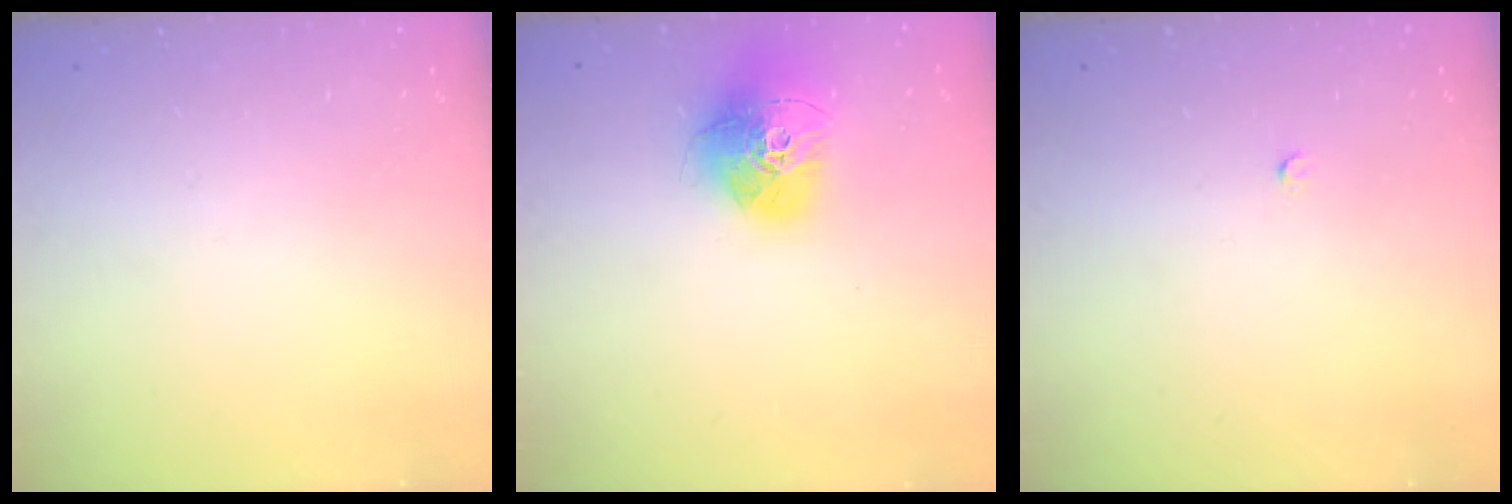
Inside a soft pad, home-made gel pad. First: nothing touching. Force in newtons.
{"total": 17.0, "press": 16.9, "slide": 1.5}
{"total": 2.0, "press": 2.0, "slide": 0.3}